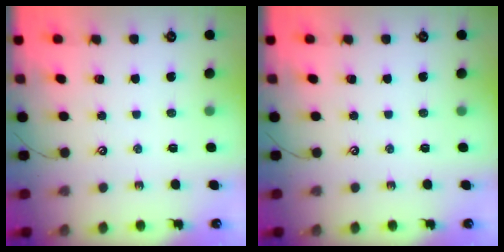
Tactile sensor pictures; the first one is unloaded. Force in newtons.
{"total": 0.0}